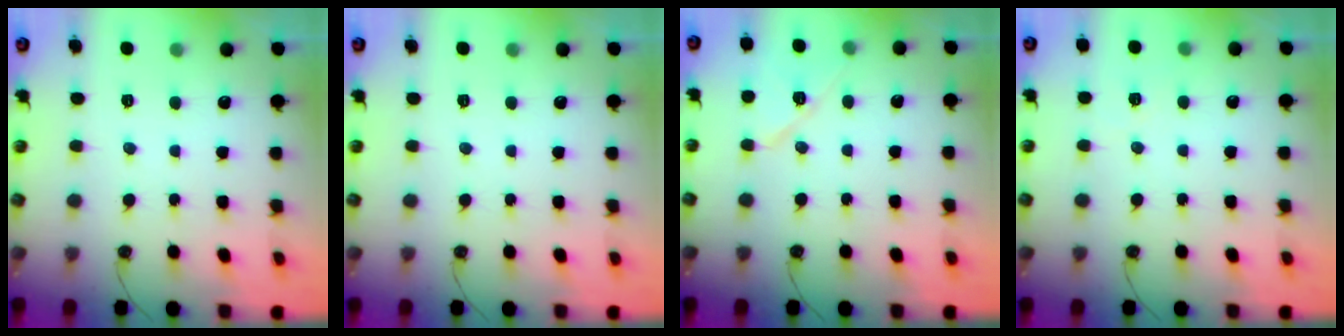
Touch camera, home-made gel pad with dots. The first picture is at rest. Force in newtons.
{"total": 0.0}
{"total": 9.6, "press": 9.6, "slide": 1.0}
{"total": 4.6, "press": 4.6, "slide": 0.8}